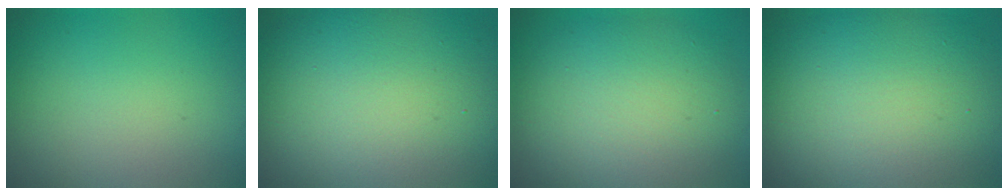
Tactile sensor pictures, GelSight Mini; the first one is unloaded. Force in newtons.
{"total": 17.9, "press": 17.9, "slide": 0.5}
{"total": 9.1, "press": 9.1, "slide": 0.1}
{"total": 13.6, "press": 13.6, "slide": 0.7}